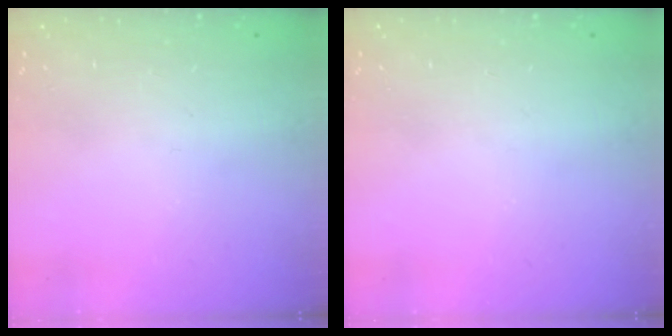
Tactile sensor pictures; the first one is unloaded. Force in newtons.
{"total": 0.0}